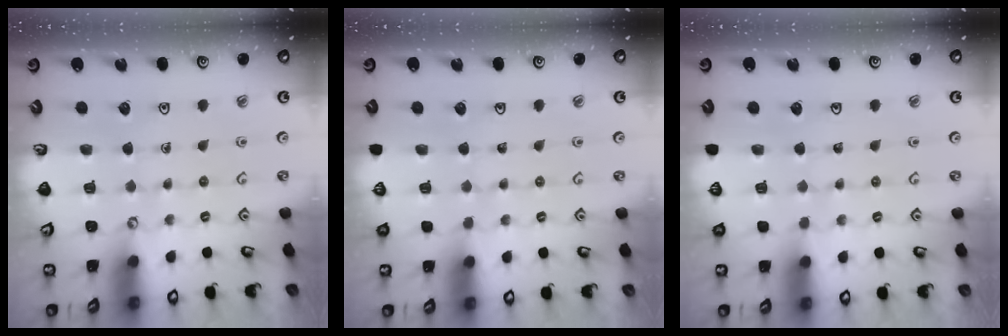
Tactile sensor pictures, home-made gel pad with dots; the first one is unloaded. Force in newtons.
{"total": 0.0}
{"total": 0.0}